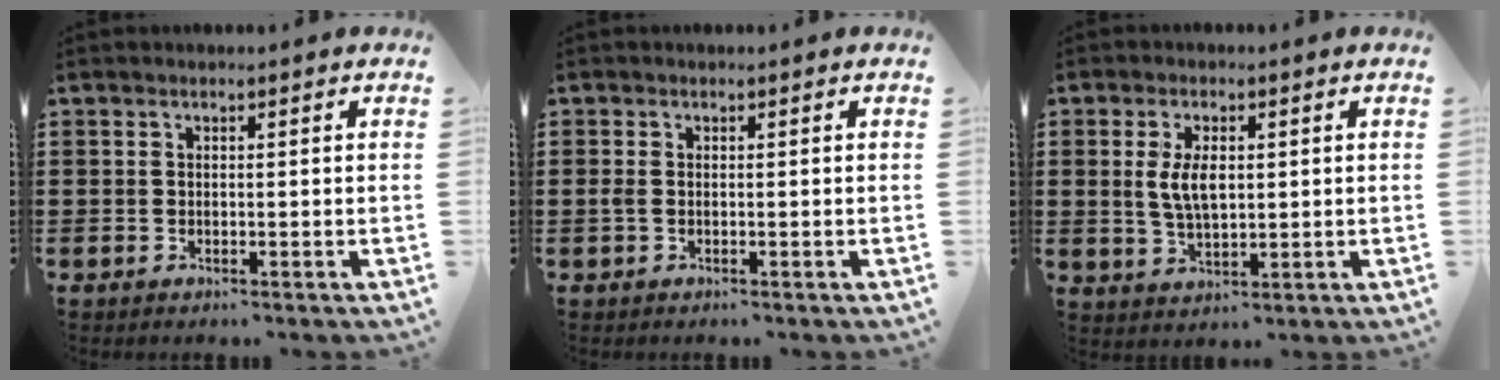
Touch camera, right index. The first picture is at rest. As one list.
[{"total": 0.8, "force": [-0.2, 0.3, 0.7], "torque": [-0.024, -0.004, -0.006]}, {"total": 5.4, "force": [0.7, 2.6, 4.7], "torque": [-0.094, 0.002, 0.006]}]